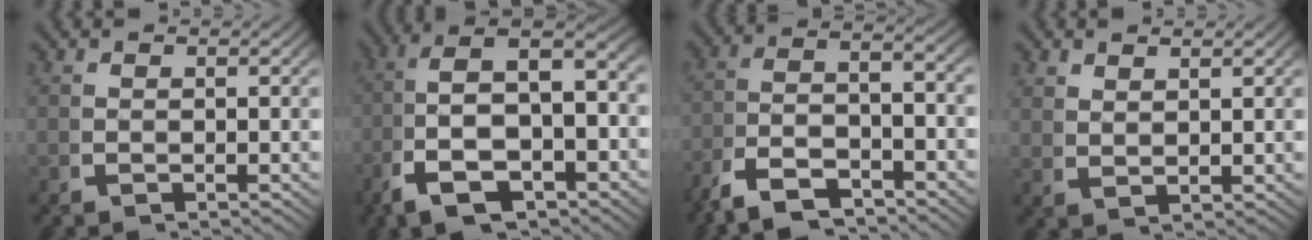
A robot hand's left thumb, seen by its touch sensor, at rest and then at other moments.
{"total": 10.8, "force": [-1.0, 6.6, 8.5], "torque": [-0.168, -0.023, -0.008]}
{"total": 6.8, "force": [-3.0, 3.6, 4.9], "torque": [-0.090, -0.011, -0.053]}
{"total": 1.8, "force": [1.7, -0.1, 0.6], "torque": [-0.010, 0.003, 0.043]}